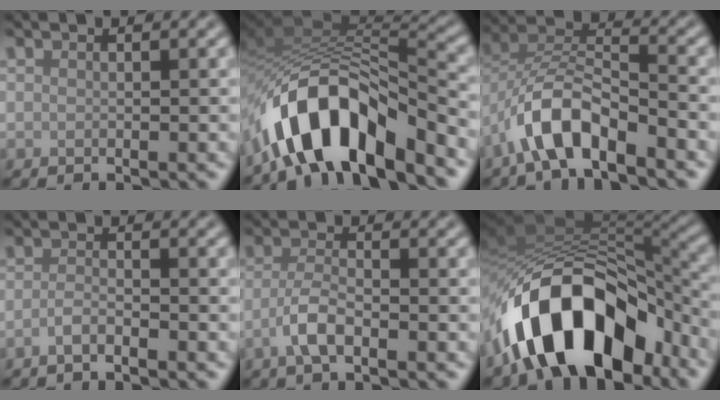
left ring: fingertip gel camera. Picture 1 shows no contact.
{"total": 10.6, "force": [-6.8, 4.0, 7.1], "torque": [-0.112, 0.008, -0.124]}
{"total": 6.2, "force": [-3.9, 2.2, 4.2], "torque": [-0.076, 0.009, -0.078]}
{"total": 1.4, "force": [-1.0, 0.3, 1.0], "torque": [-0.019, 0.003, -0.023]}
{"total": 2.7, "force": [-1.3, 0.9, 2.2], "torque": [-0.048, 0.003, -0.032]}
{"total": 13.7, "force": [-7.0, 7.3, 9.2], "torque": [-0.143, 0.000, -0.124]}